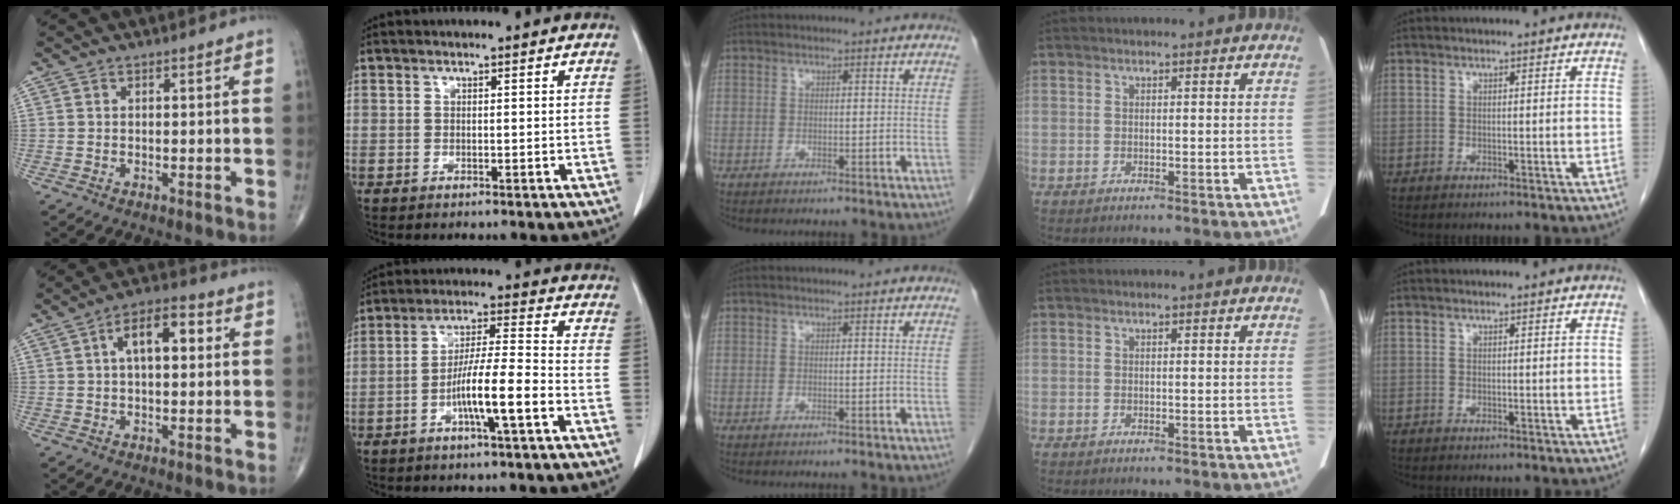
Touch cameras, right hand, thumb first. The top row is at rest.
{"thumb": {"total": 8.9, "force": [1.9, 4.4, 7.6], "torque": [-0.113, 0.023, 0.021]}, "index": {"total": 9.6, "force": [-3.7, 0.2, 8.9], "torque": [-0.163, 0.005, -0.067]}}